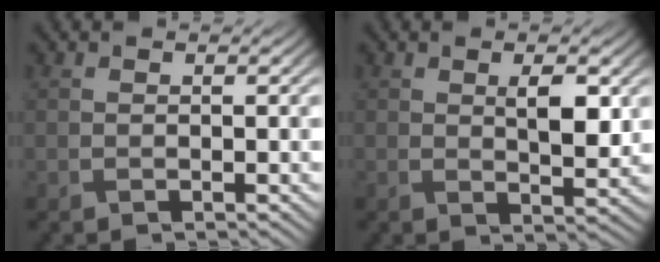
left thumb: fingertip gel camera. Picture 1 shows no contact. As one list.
[{"total": 3.5, "force": [1.2, 1.3, 3.1], "torque": [-0.063, -0.006, 0.024]}]